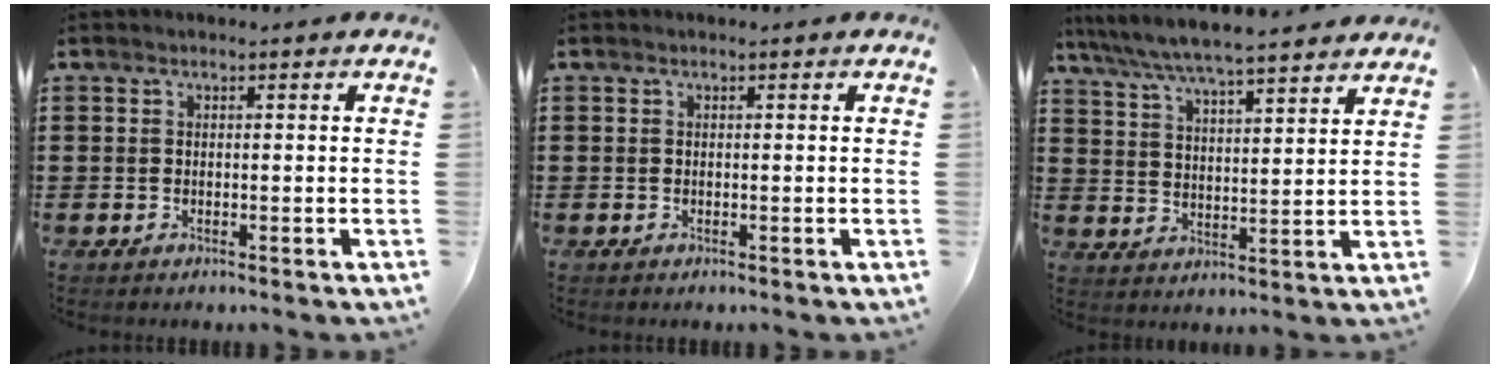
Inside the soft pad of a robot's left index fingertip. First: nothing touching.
{"total": 0.0}
{"total": 5.9, "force": [5.5, -0.3, 2.1], "torque": [-0.065, -0.033, 0.094]}